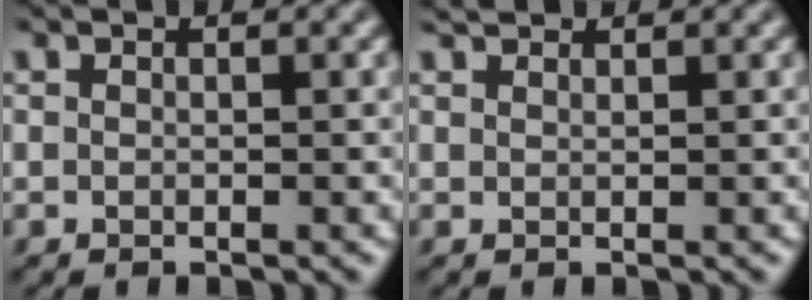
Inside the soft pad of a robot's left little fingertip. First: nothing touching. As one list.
[{"total": 1.3, "force": [1.3, 0.2, 0.2], "torque": [-0.012, 0.012, 0.028]}]